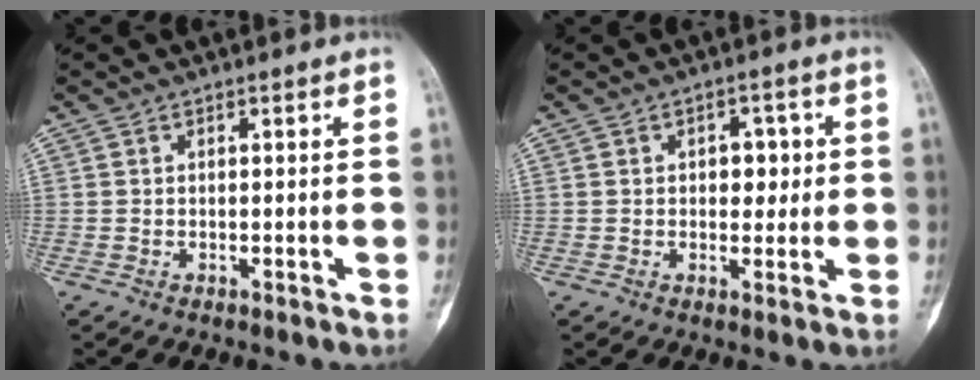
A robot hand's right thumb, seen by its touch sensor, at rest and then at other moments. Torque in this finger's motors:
{"motor_torque": [0.50, 0.43, 0.23, -0.36, 0.15]}